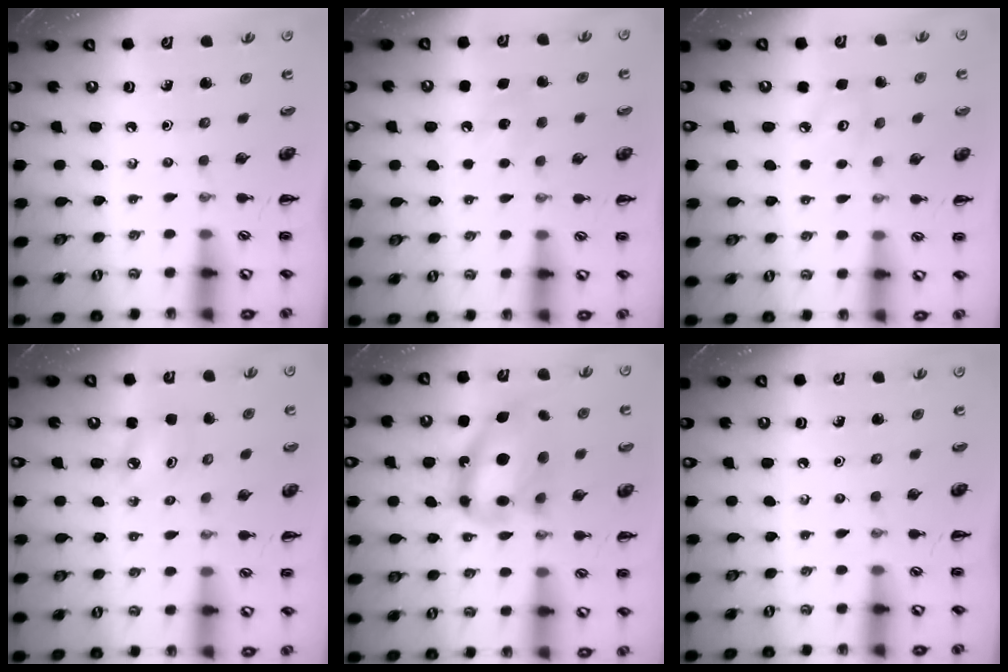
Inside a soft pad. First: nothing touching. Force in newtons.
{"total": 5.7, "press": 5.6, "slide": 1.3}
{"total": 3.5, "press": 3.4, "slide": 0.9}
{"total": 4.0, "press": 3.9, "slide": 0.8}
{"total": 14.4, "press": 13.9, "slide": 3.6}
{"total": 0.0}